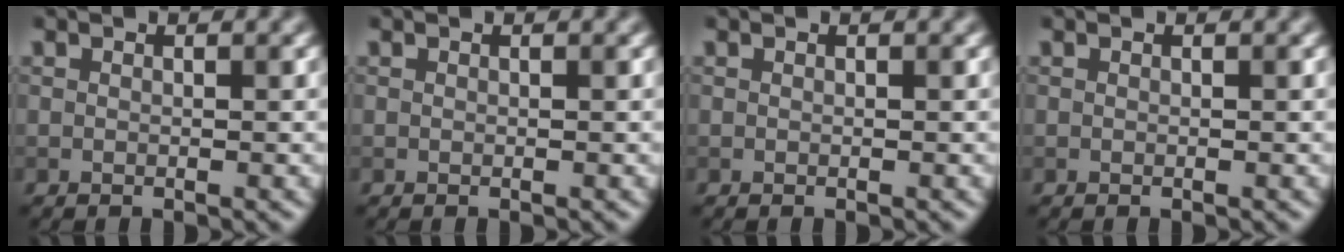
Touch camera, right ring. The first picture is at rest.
{"total": 0.0}
{"total": 0.0}
{"total": 0.0}